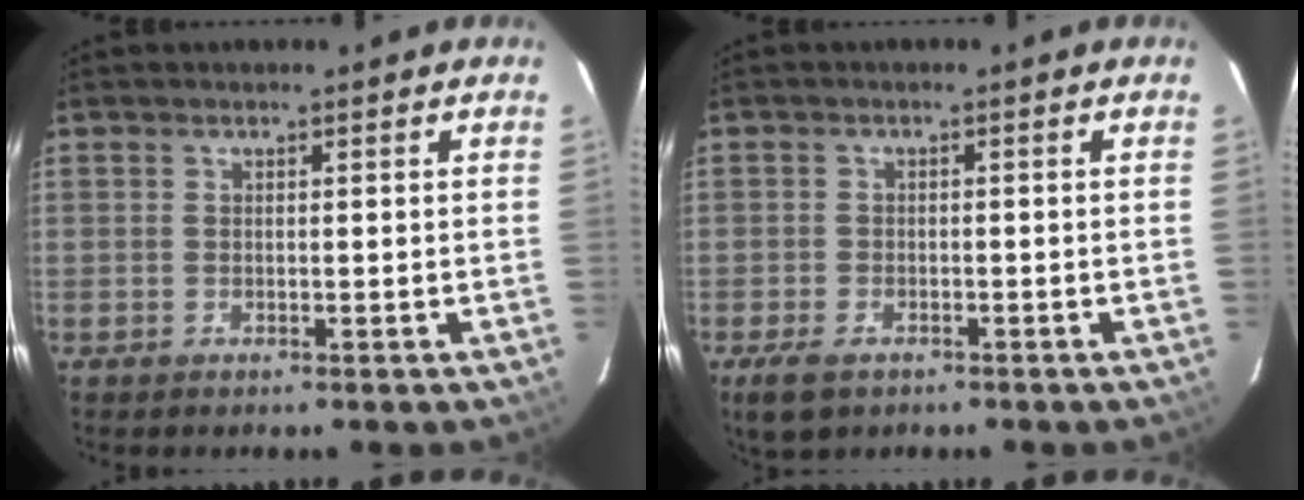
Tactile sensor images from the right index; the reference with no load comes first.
{"total": 4.6, "force": [-2.8, 2.7, 2.5], "torque": [-0.060, -0.010, -0.050]}